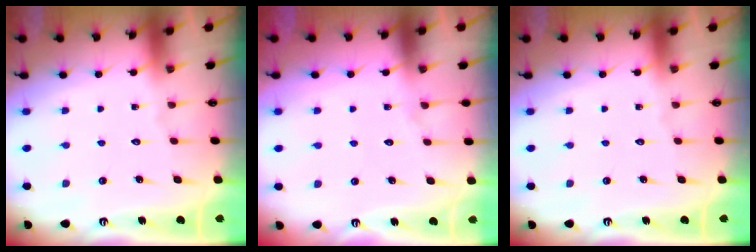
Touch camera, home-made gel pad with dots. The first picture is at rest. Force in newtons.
{"total": 3.5, "press": 3.5, "slide": 0.4}
{"total": 0.0}